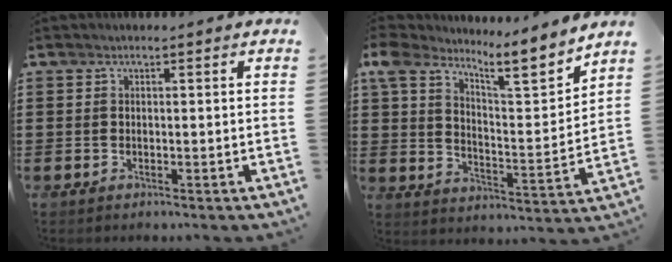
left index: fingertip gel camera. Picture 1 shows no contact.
{"total": 8.6, "force": [7.0, 1.9, 4.6], "torque": [-0.097, -0.052, 0.110]}